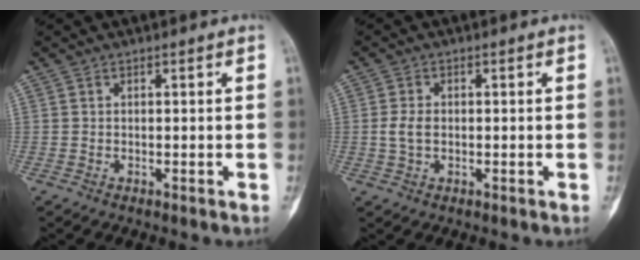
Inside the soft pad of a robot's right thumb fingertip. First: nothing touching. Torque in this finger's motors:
{"motor_torque": [0.00, 0.00, 0.40, 0.05, -0.05]}